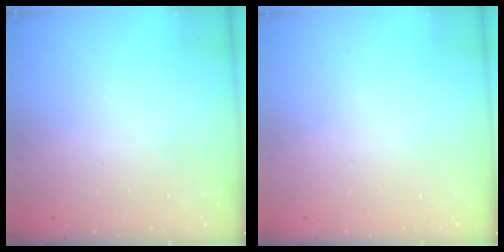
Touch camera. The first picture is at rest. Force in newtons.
{"total": 0.0}